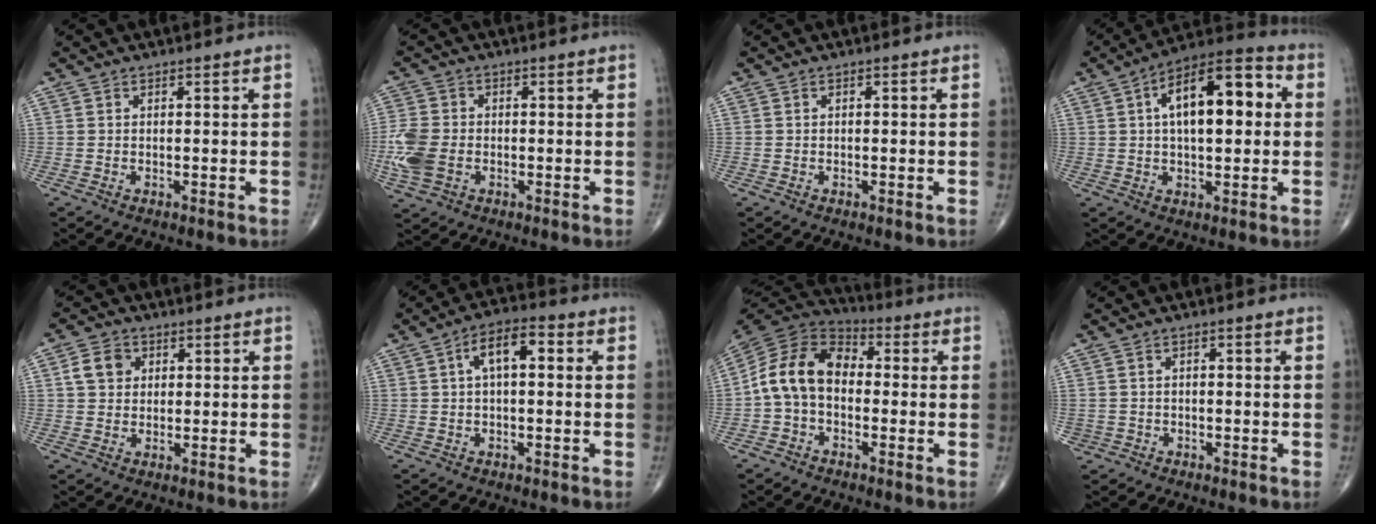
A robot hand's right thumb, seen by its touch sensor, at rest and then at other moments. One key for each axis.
{"total": 8.0, "fx": -1.7, "fy": 5.7, "fz": 5.4, "tx": -0.135, "ty": 0.003, "tz": -0.036}
{"total": 0.0}
{"total": 16.6, "fx": 3.0, "fy": 7.6, "fz": 14.5, "tx": -0.208, "ty": 0.030, "tz": 0.039}
{"total": 5.2, "fx": 1.4, "fy": 4.3, "fz": 2.6, "tx": -0.032, "ty": 0.003, "tz": 0.021}
{"total": 7.4, "fx": 1.5, "fy": 3.4, "fz": 6.4, "tx": -0.105, "ty": 0.026, "tz": 0.017}
{"total": 12.4, "fx": -1.1, "fy": 8.8, "fz": 8.6, "tx": -0.145, "ty": 0.037, "tz": -0.036}
{"total": 1.8, "fx": -0.7, "fy": 1.7, "fz": 0.1, "tx": 0.008, "ty": 0.012, "tz": -0.012}